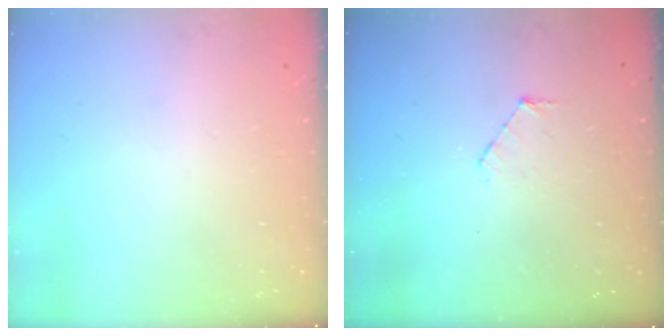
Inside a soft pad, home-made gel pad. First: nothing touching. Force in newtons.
{"total": 4.8, "press": 4.8, "slide": 0.3}